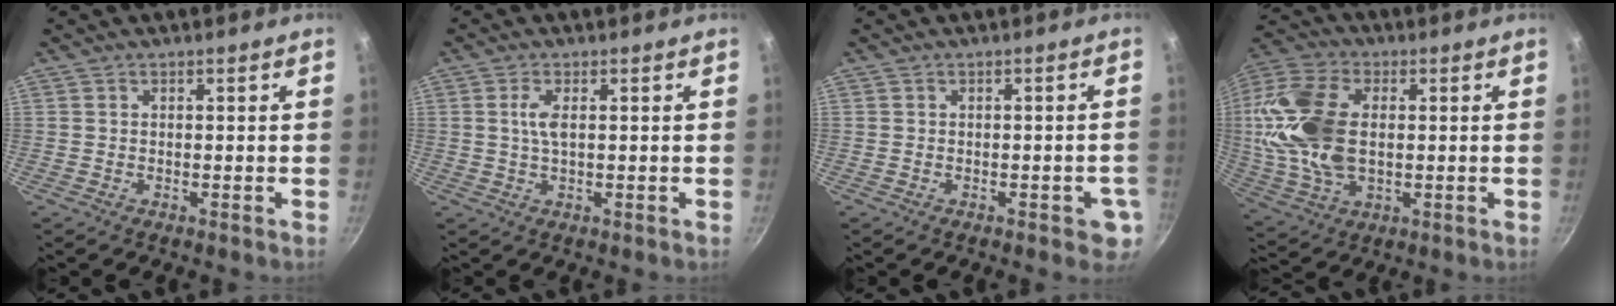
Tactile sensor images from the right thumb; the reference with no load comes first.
{"total": 3.0, "force": [0.5, 1.0, 2.7], "torque": [-0.062, 0.003, 0.010]}
{"total": 4.3, "force": [-1.4, 2.3, 3.4], "torque": [-0.019, 0.009, -0.015]}
{"total": 16.9, "force": [0.9, 10.6, 13.2], "torque": [-0.257, 0.012, 0.011]}